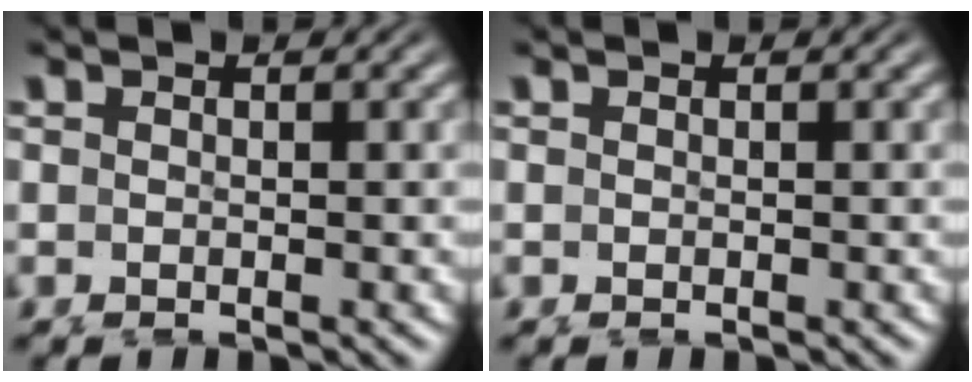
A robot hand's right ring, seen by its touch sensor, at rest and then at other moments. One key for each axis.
{"total": 0.0}